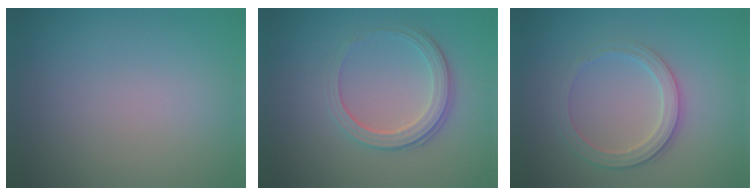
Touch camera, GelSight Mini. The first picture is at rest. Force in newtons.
{"total": 3.8, "press": 2.8, "slide": 2.6}
{"total": 2.8, "press": 2.6, "slide": 0.9}